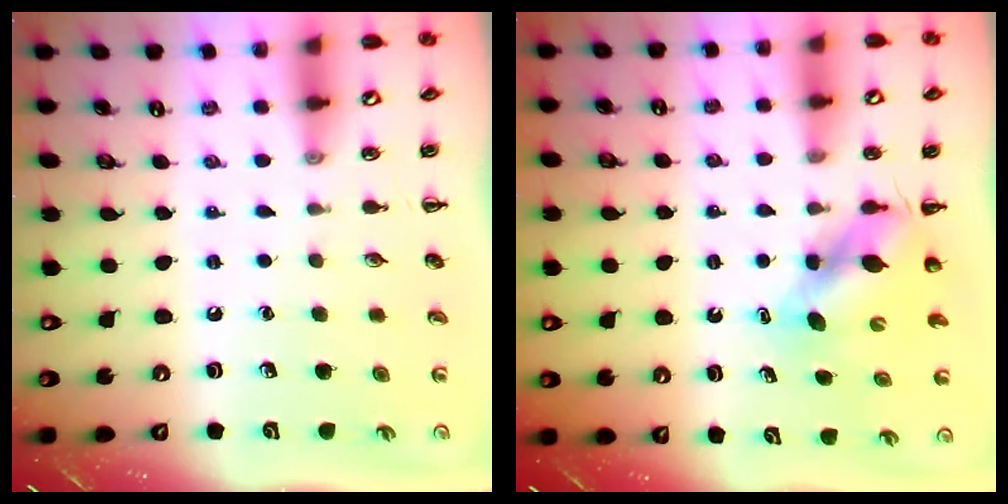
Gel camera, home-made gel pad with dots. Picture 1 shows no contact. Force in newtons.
{"total": 6.0, "press": 6.0, "slide": 0.4}